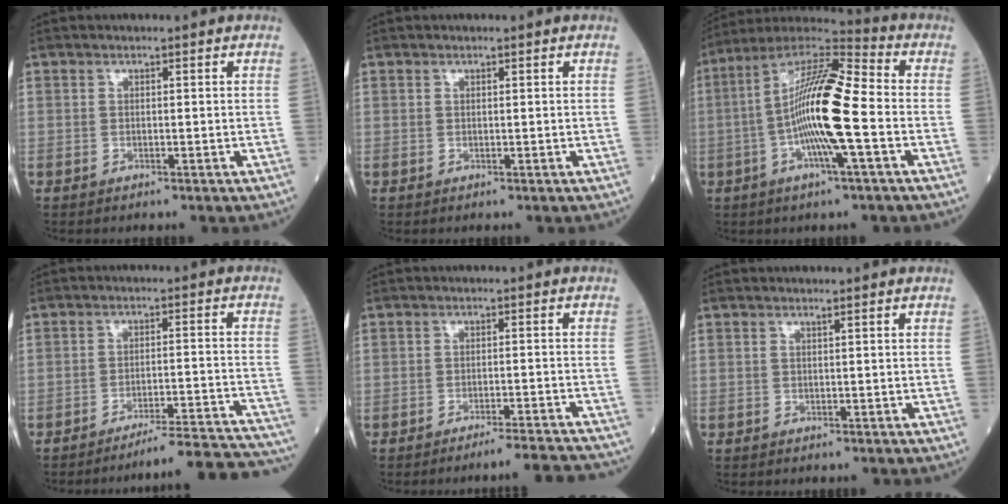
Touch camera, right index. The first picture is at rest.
{"total": 0.0}
{"total": 15.2, "force": [-2.5, 1.5, 14.9], "torque": [-0.284, 0.009, -0.053]}
{"total": 18.2, "force": [-17.7, -1.5, 3.8], "torque": [-0.010, -0.003, -0.227]}
{"total": 8.0, "force": [-7.8, -0.7, 1.6], "torque": [-0.004, -0.002, -0.103]}
{"total": 0.0}